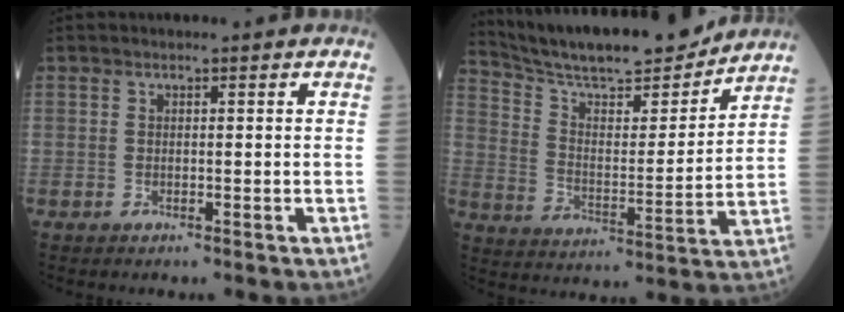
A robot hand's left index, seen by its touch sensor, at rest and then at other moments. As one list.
[{"total": 19.1, "force": [17.5, 2.1, 7.3], "torque": [-0.133, -0.011, 0.276]}]